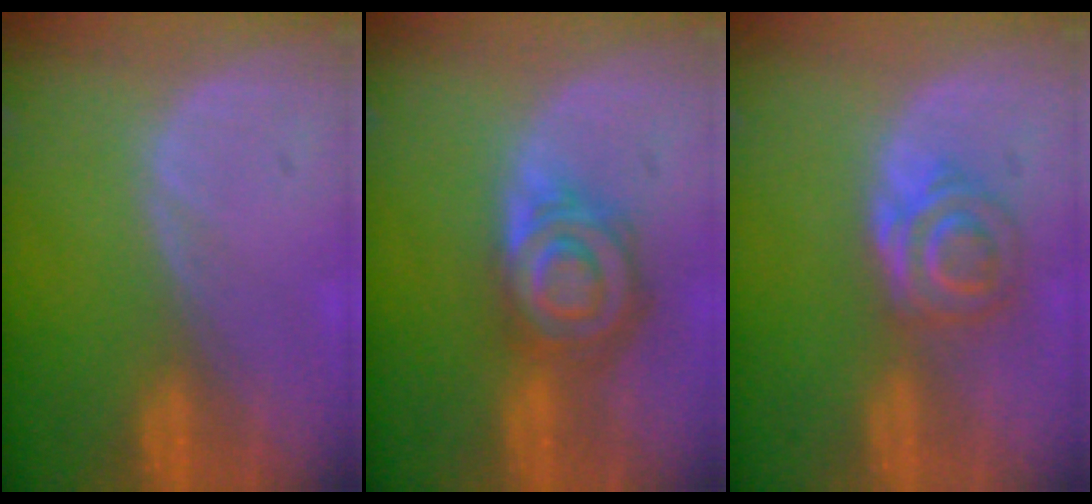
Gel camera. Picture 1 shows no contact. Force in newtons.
{"total": 8.0, "press": 7.1, "slide": 3.6}
{"total": 5.3, "press": 5.0, "slide": 1.7}